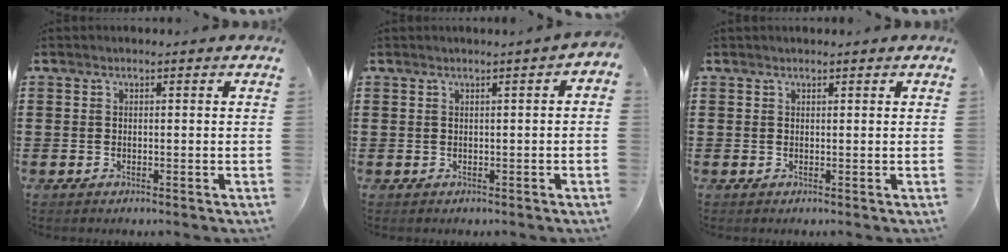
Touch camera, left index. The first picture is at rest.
{"total": 0.6, "force": [-0.1, 0.0, 0.6], "torque": [-0.010, -0.003, -0.001]}
{"total": 0.5, "force": [0.4, 0.2, -0.2], "torque": [0.002, 0.001, 0.008]}